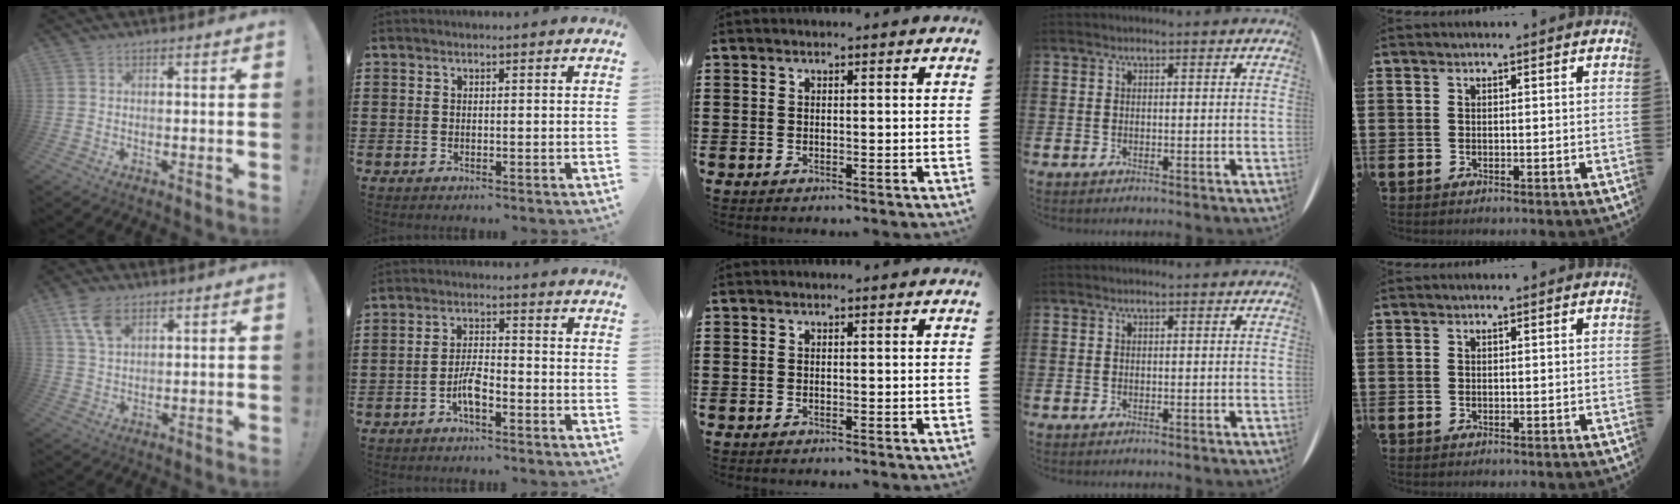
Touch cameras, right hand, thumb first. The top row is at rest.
{"thumb": {"total": 7.7, "force": [4.1, 4.2, 4.9], "torque": [-0.094, -0.008, 0.082]}, "index": {"total": 4.3, "force": [-2.1, 1.3, 3.5], "torque": [-0.080, 0.000, -0.045]}}